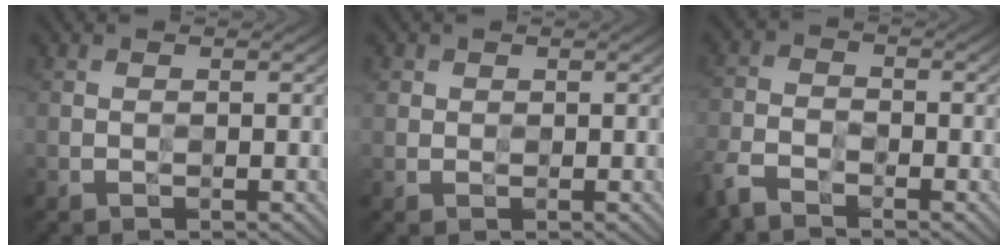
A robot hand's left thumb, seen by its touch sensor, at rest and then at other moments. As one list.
[{"total": 1.2, "force": [0.5, 1.0, 0.2], "torque": [-0.002, -0.002, 0.010]}, {"total": 4.6, "force": [-3.6, 1.9, 2.2], "torque": [-0.052, -0.008, -0.088]}]